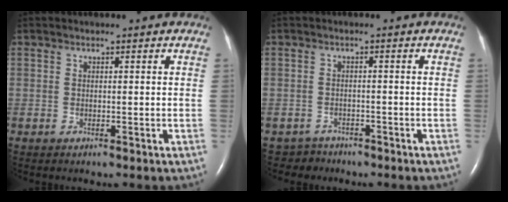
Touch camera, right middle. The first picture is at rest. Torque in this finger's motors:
{"motor_torque": [-0.51, -0.31, -0.23, -0.05]}